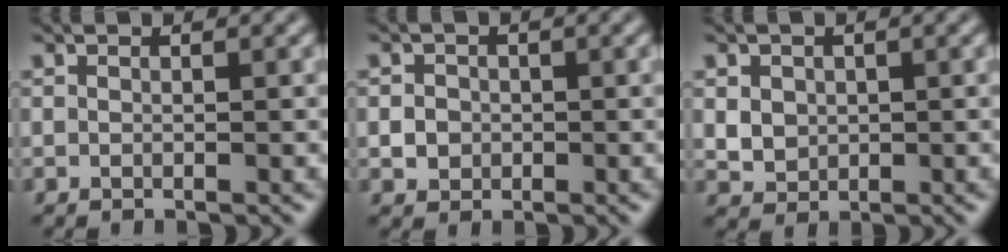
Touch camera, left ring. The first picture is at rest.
{"total": 1.7, "force": [-0.1, 1.6, 0.6], "torque": [-0.001, -0.004, 0.000]}
{"total": 2.7, "force": [0.7, 2.3, 1.2], "torque": [-0.032, 0.003, 0.024]}